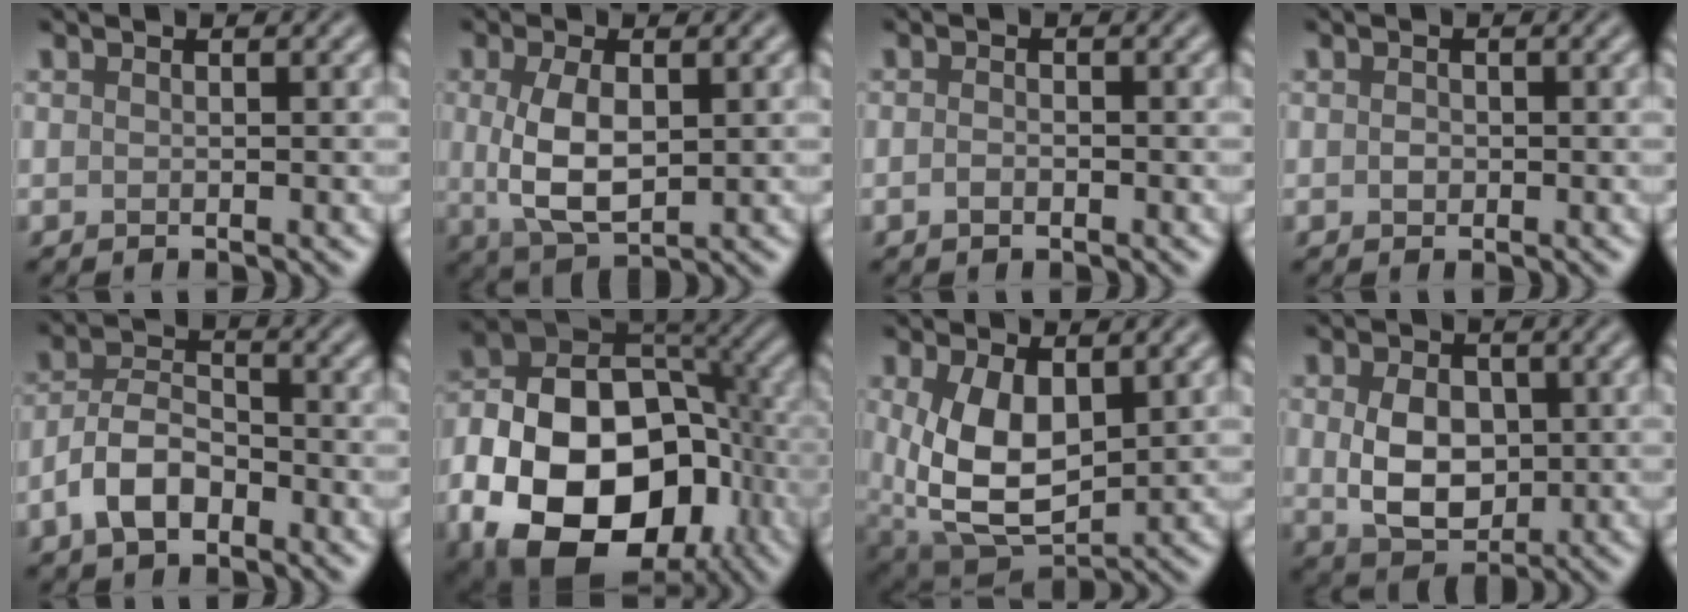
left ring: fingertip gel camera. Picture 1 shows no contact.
{"total": 5.4, "force": [0.3, 2.7, 4.6], "torque": [-0.102, -0.003, 0.012]}
{"total": 1.0, "force": [-0.4, 0.6, 0.7], "torque": [-0.014, -0.001, -0.011]}
{"total": 0.9, "force": [-0.1, 0.7, 0.5], "torque": [-0.009, -0.002, -0.004]}
{"total": 5.0, "force": [-2.5, 2.8, 3.3], "torque": [-0.059, 0.008, -0.054]}
{"total": 18.2, "force": [-6.9, 12.1, 11.8], "torque": [-0.200, -0.016, -0.118]}
{"total": 8.6, "force": [1.2, 5.1, 6.9], "torque": [-0.148, -0.012, 0.027]}
{"total": 6.0, "force": [0.1, 4.3, 4.2], "torque": [-0.083, -0.007, 0.008]}